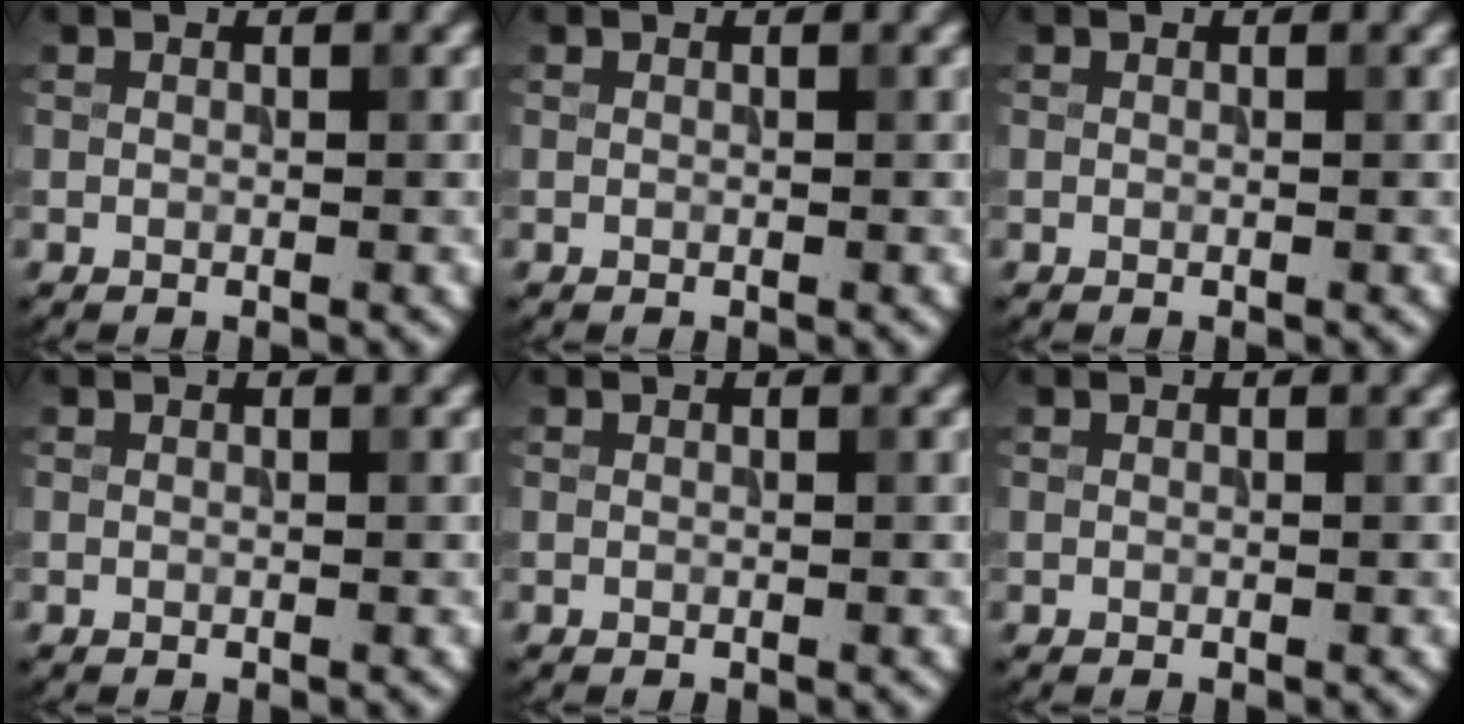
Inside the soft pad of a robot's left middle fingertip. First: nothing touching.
{"total": 0.0}
{"total": 0.0}
{"total": 0.0}
{"total": 0.0}
{"total": 0.0}